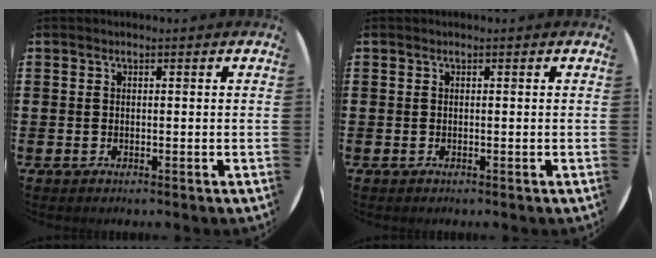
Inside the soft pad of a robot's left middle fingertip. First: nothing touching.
{"total": 0.0}